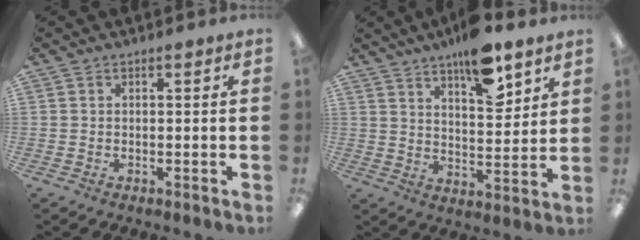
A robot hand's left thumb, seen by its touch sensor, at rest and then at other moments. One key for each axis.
{"total": 13.9, "fx": 10.8, "fy": 4.0, "fz": 7.8, "tx": -0.118, "ty": -0.066, "tz": 0.183}